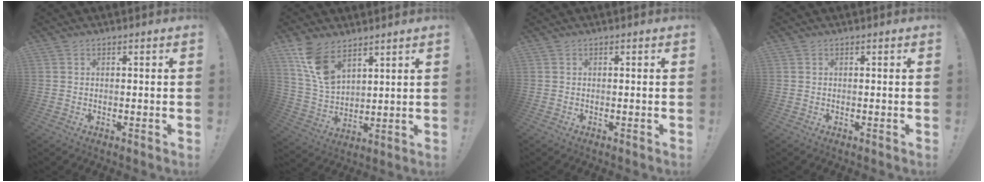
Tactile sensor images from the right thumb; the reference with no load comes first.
{"total": 12.4, "force": [8.0, 6.9, 6.5], "torque": [-0.123, -0.040, 0.156]}
{"total": 0.0}
{"total": 0.0}